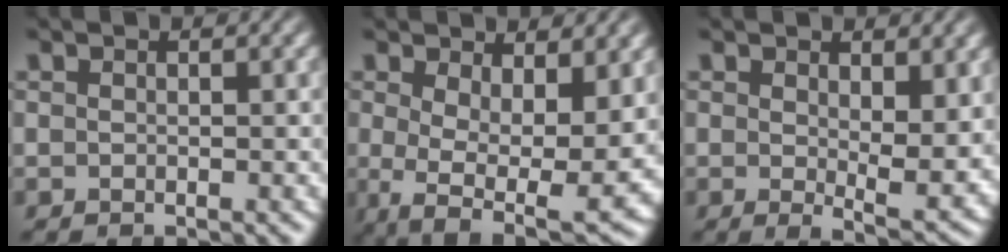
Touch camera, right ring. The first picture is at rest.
{"total": 8.2, "force": [-2.0, 4.9, 6.3], "torque": [-0.114, -0.051, -0.015]}
{"total": 3.1, "force": [0.8, 0.6, 2.9], "torque": [-0.035, -0.024, 0.018]}